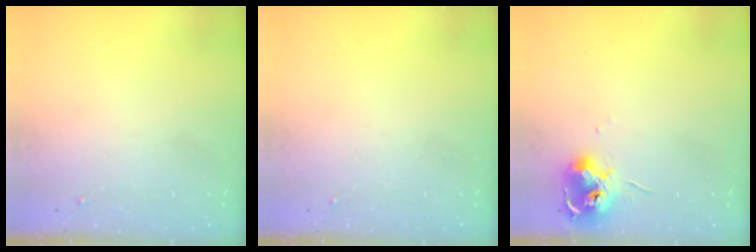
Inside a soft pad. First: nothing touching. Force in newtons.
{"total": 0.0}
{"total": 12.0, "press": 11.9, "slide": 1.3}